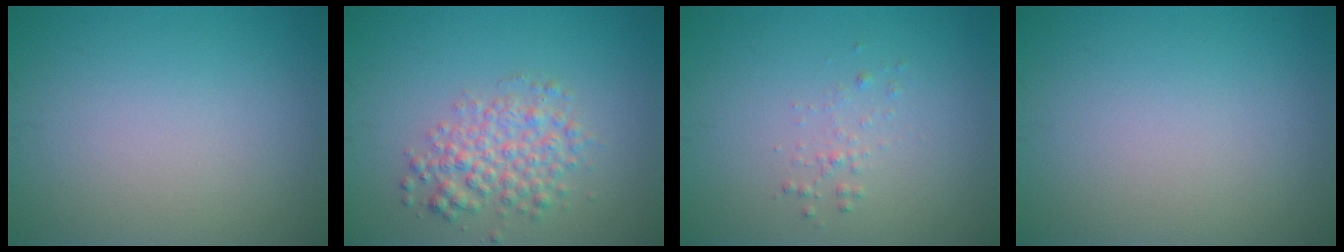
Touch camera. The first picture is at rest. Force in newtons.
{"total": 3.6, "press": 3.6, "slide": 0.1}
{"total": 0.9, "press": 0.9, "slide": 0.0}
{"total": 0.0}